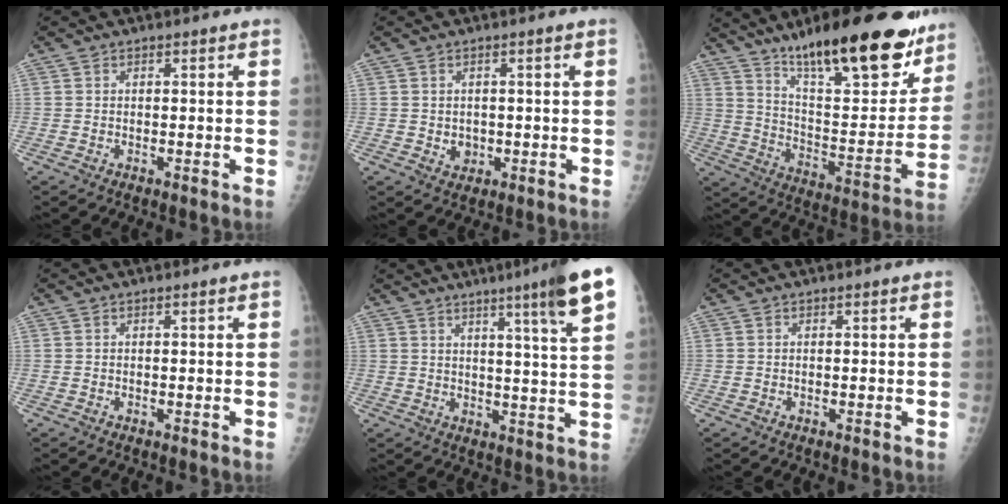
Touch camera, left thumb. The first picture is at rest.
{"total": 2.4, "force": [-0.2, 2.0, 1.2], "torque": [-0.008, 0.001, 0.003]}
{"total": 27.8, "force": [19.2, 8.0, 18.5], "torque": [-0.236, -0.077, 0.297]}
{"total": 0.0}
{"total": 12.2, "force": [6.9, -0.2, 10.0], "torque": [-0.142, -0.031, 0.089]}
{"total": 0.0}